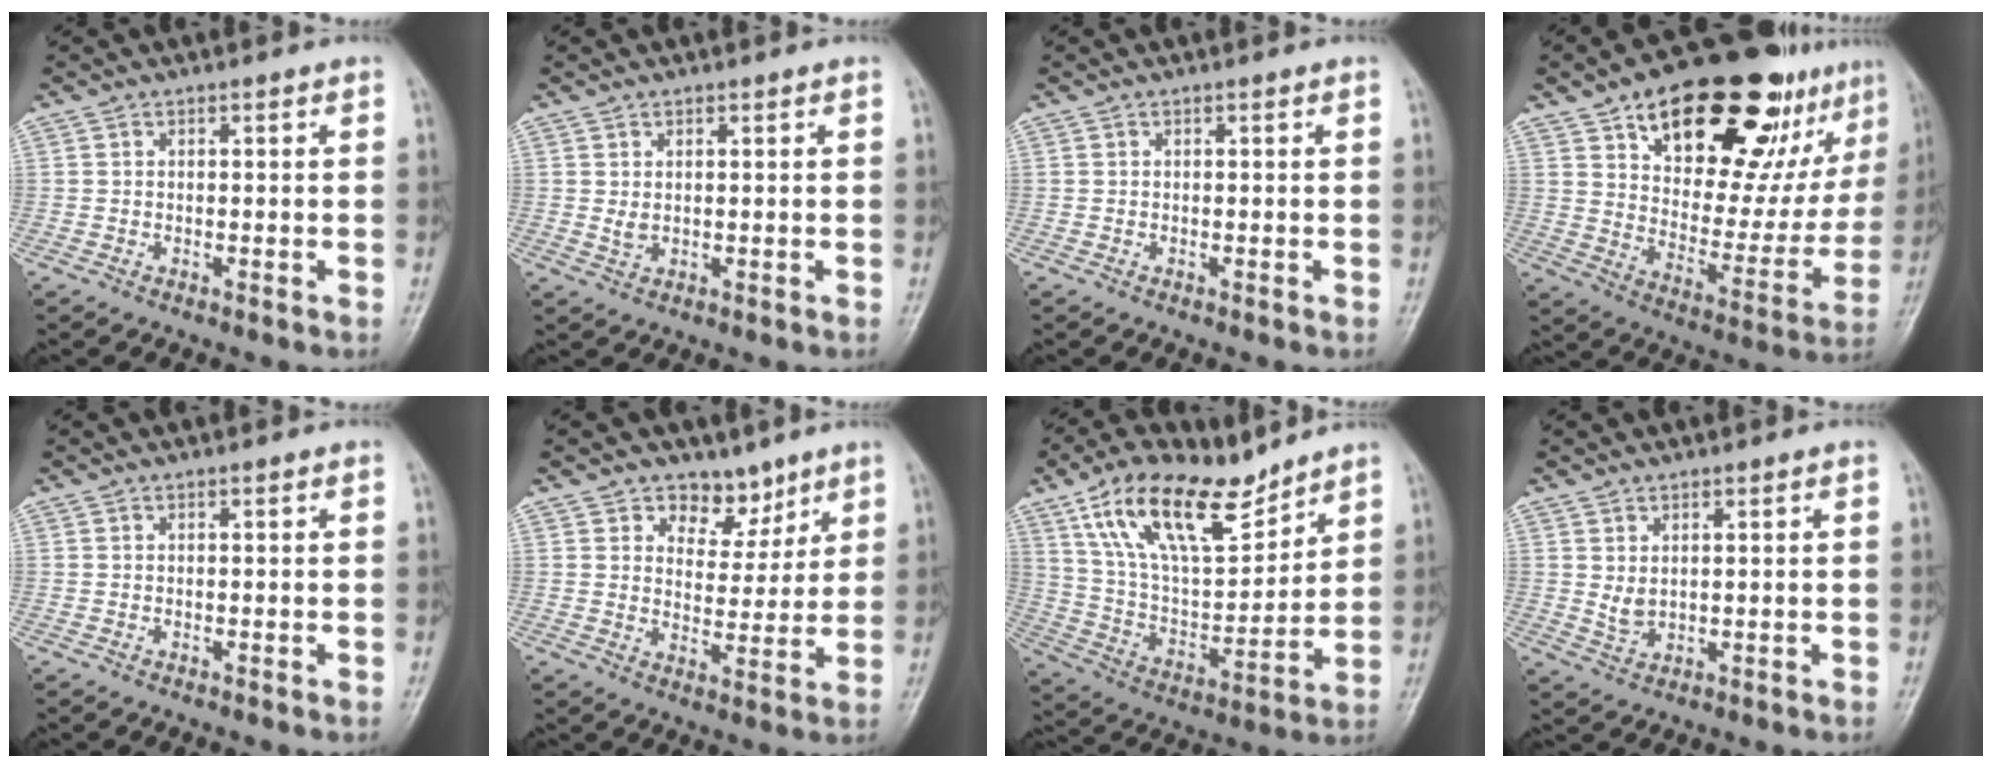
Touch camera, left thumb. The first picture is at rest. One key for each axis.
{"total": 1.6, "fx": 0.5, "fy": 1.0, "fz": 1.1, "tx": -0.016, "ty": -0.006, "tz": 0.013}
{"total": 0.0}
{"total": 30.3, "fx": 17.7, "fy": 14.2, "fz": 20.1, "tx": -0.241, "ty": -0.038, "tz": 0.269}
{"total": 0.0}
{"total": 7.0, "fx": 4.8, "fy": 4.7, "fz": 1.9, "tx": 0.009, "ty": -0.029, "tz": 0.077}
{"total": 19.5, "fx": 12.7, "fy": 8.1, "fz": 12.4, "tx": -0.186, "ty": -0.051, "tz": 0.239}
{"total": 2.8, "fx": 1.0, "fy": 1.8, "fz": 1.9, "tx": -0.028, "ty": -0.012, "tz": 0.025}